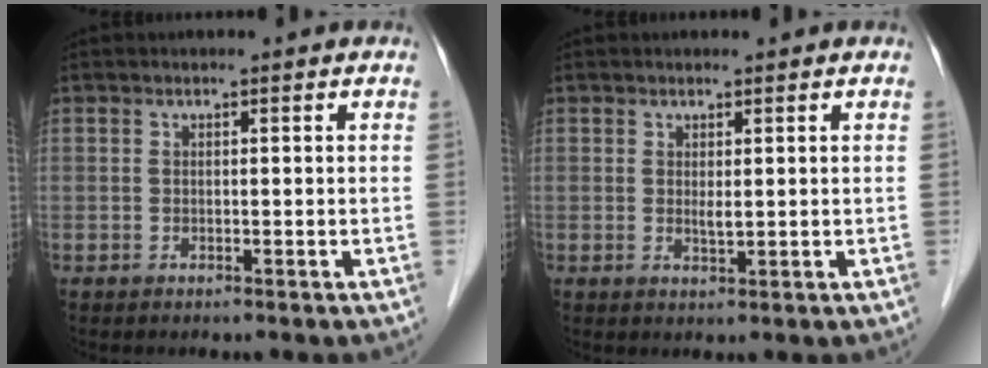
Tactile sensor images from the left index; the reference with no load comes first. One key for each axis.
{"total": 1.1, "fx": 0.1, "fy": 0.2, "fz": 1.1, "tx": -0.022, "ty": -0.008, "tz": 0.004}